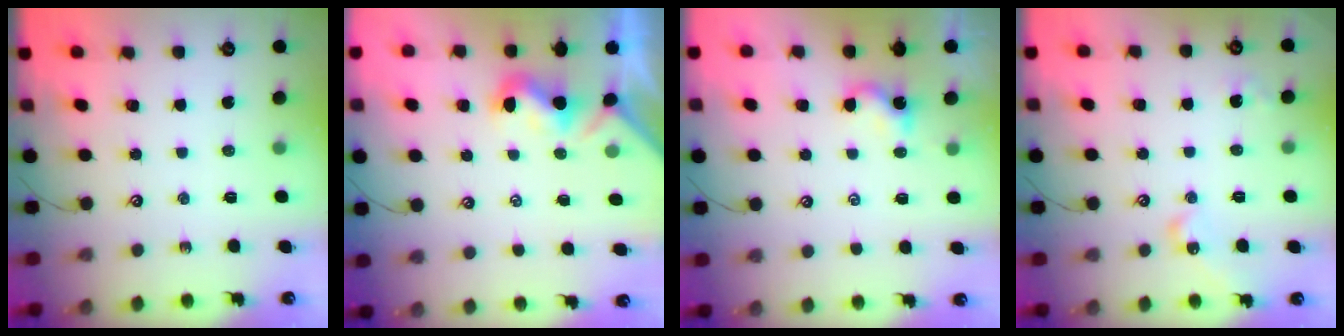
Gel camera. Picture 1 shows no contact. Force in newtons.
{"total": 1.1, "press": 1.0, "slide": 0.5}
{"total": 0.0}
{"total": 8.2, "press": 8.2, "slide": 0.9}